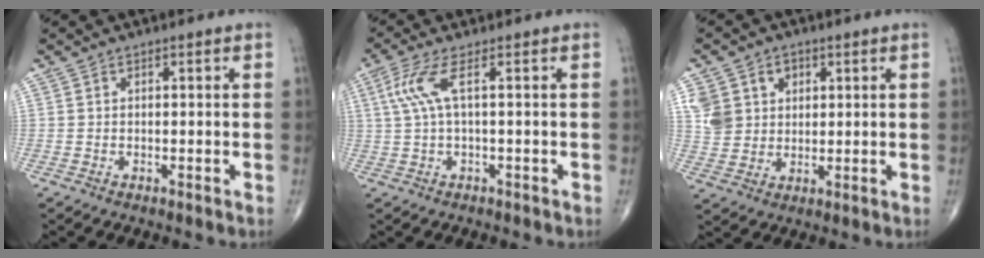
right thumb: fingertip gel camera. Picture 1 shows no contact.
{"total": 4.9, "force": [1.2, 0.6, 4.8], "torque": [-0.138, 0.013, 0.028]}
{"total": 8.2, "force": [3.0, 6.8, 3.4], "torque": [-0.041, -0.006, 0.062]}